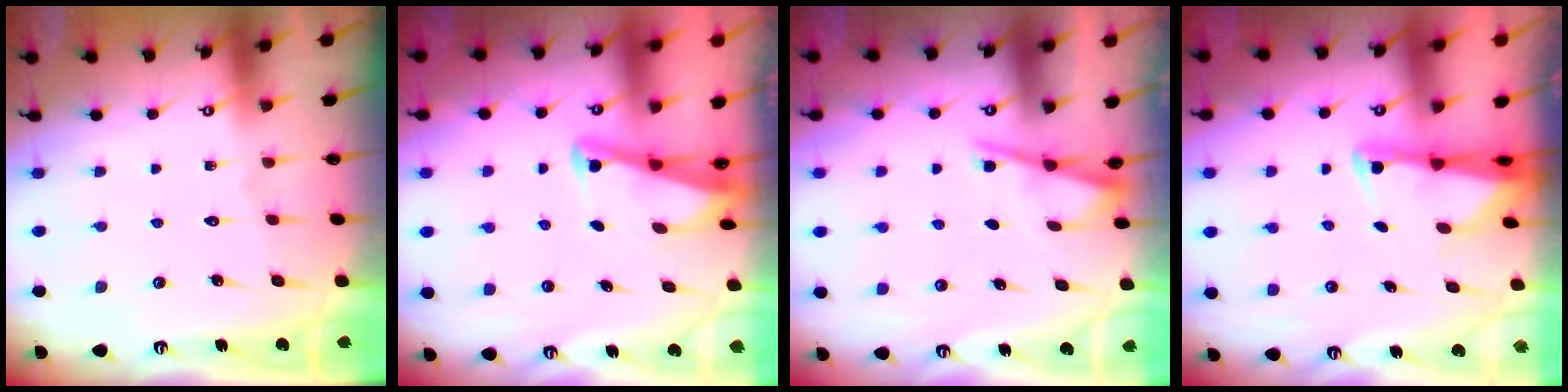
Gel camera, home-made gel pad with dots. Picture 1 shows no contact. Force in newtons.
{"total": 2.7, "press": 2.7, "slide": 0.3}
{"total": 2.6, "press": 2.6, "slide": 0.2}
{"total": 2.5, "press": 2.4, "slide": 0.5}